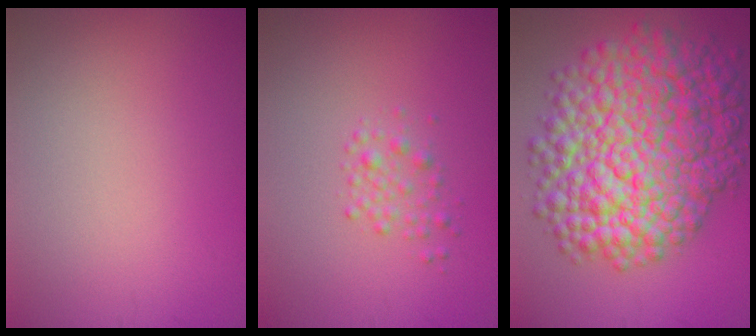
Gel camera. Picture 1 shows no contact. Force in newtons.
{"total": 1.6, "press": 1.6, "slide": 0.1}
{"total": 14.3, "press": 14.3, "slide": 0.4}